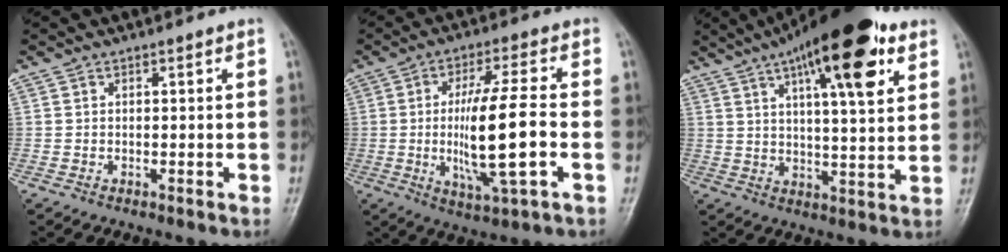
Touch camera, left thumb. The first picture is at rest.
{"total": 13.8, "force": [-1.9, 2.6, 13.4], "torque": [-0.256, 0.005, -0.030]}
{"total": 19.6, "force": [9.9, 5.5, 16.0], "torque": [-0.227, -0.018, 0.149]}